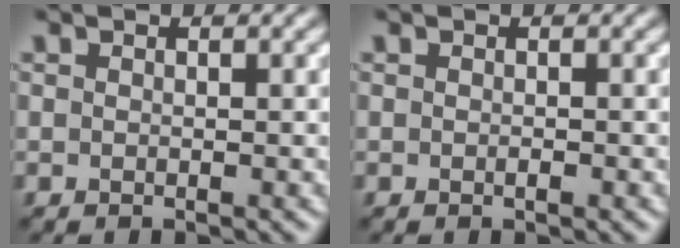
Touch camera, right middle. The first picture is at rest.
{"total": 0.5, "force": [-0.2, 0.1, 0.5], "torque": [-0.009, 0.000, -0.002]}